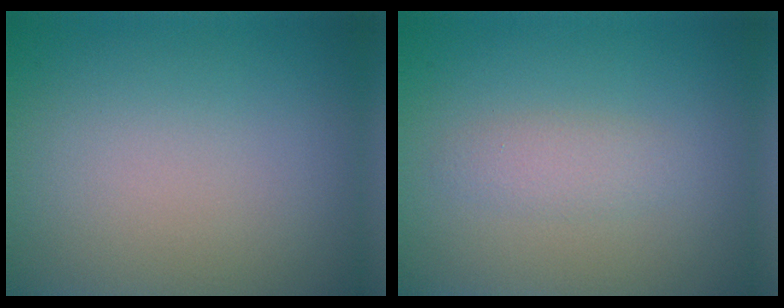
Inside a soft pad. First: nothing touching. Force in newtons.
{"total": 1.6, "press": 1.6, "slide": 0.0}